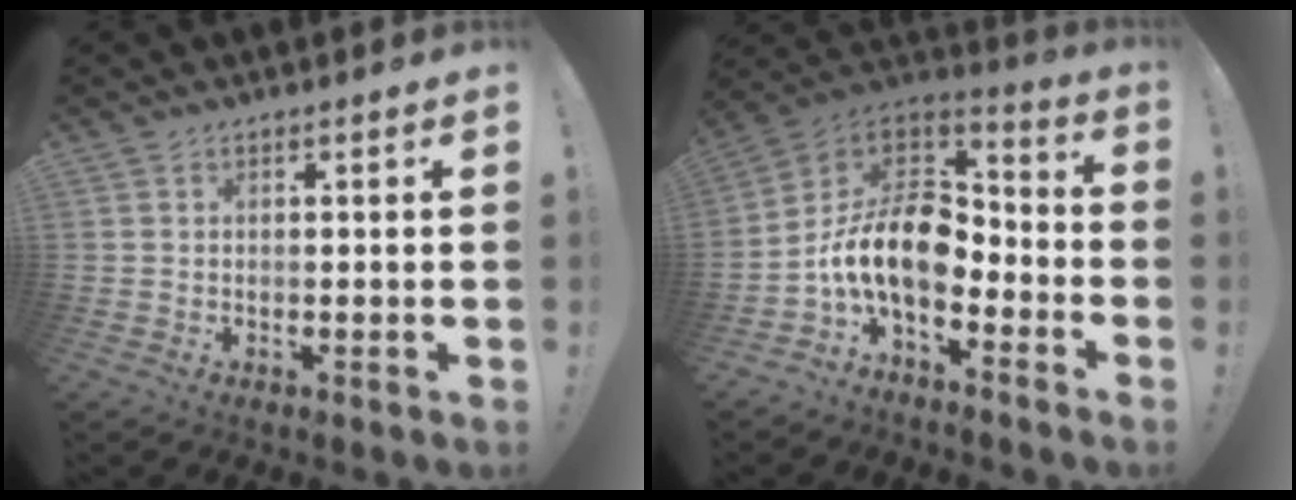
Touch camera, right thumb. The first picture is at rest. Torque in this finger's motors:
{"motor_torque": [1.16, 0.29, 0.12, -0.26, 0.16]}